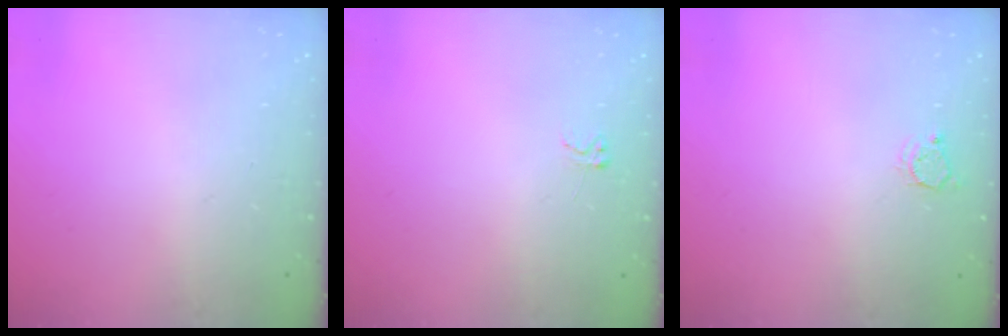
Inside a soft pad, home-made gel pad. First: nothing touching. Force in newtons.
{"total": 2.6, "press": 2.6, "slide": 0.4}
{"total": 3.1, "press": 3.1, "slide": 0.4}